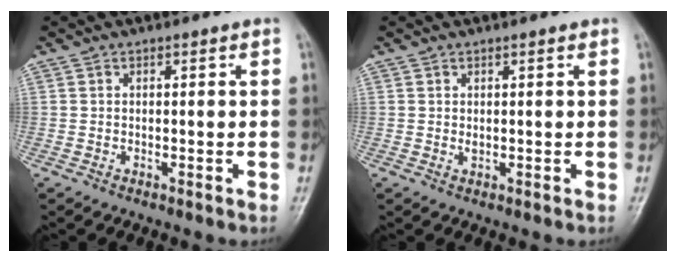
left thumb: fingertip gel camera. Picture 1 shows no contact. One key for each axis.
{"total": 1.4, "fx": 0.6, "fy": 0.5, "fz": 1.1, "tx": -0.016, "ty": 0.000, "tz": 0.011}